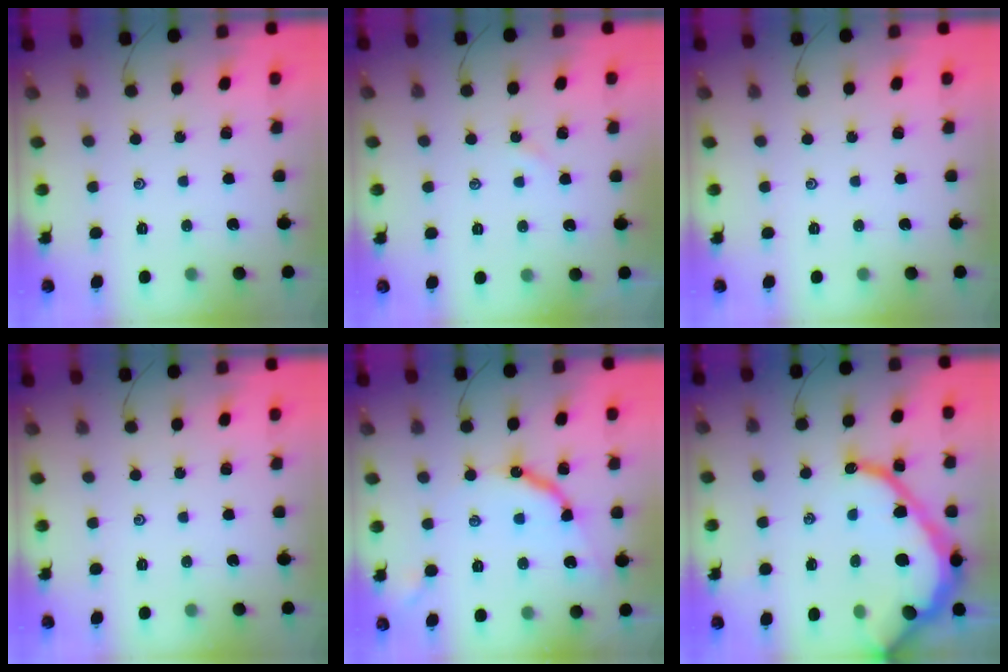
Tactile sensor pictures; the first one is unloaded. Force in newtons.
{"total": 2.2, "press": 2.2, "slide": 0.3}
{"total": 0.0}
{"total": 0.0}
{"total": 9.6, "press": 9.6, "slide": 1.0}
{"total": 19.6, "press": 19.5, "slide": 1.8}